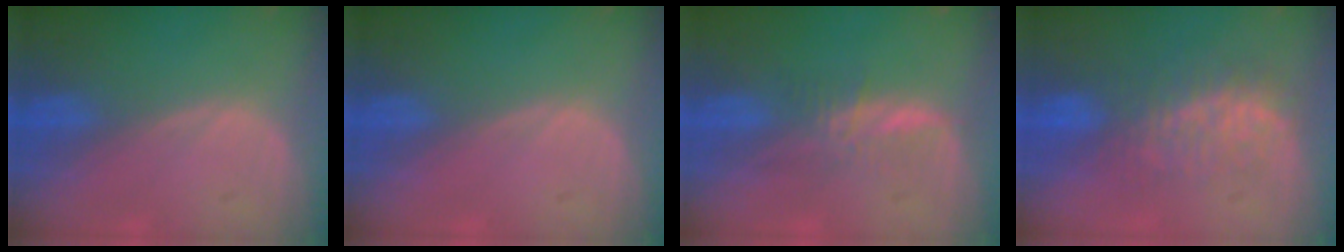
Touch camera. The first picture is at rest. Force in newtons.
{"total": 0.0}
{"total": 3.4, "press": 3.4, "slide": 0.2}
{"total": 7.8, "press": 7.5, "slide": 2.1}